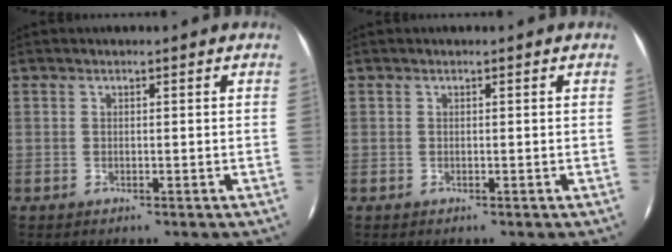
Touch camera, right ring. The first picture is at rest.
{"total": 0.0}